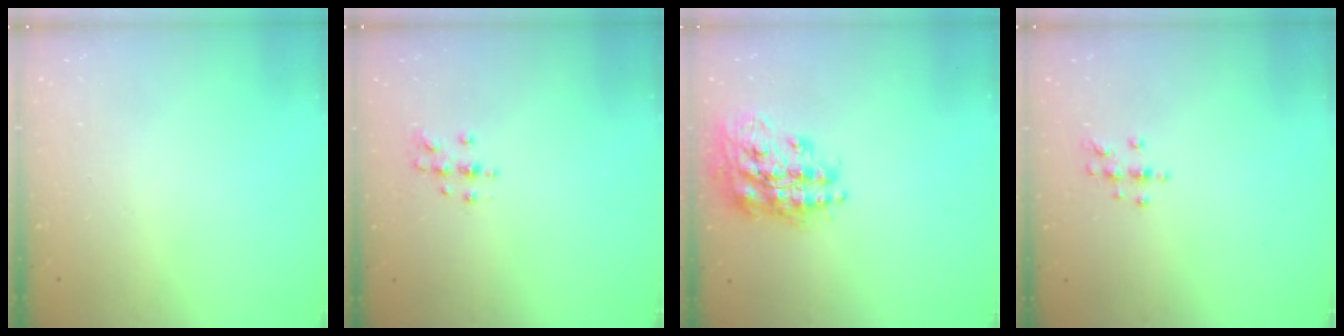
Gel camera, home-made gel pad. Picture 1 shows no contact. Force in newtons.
{"total": 5.4, "press": 5.2, "slide": 1.6}
{"total": 17.7, "press": 17.6, "slide": 1.5}
{"total": 6.3, "press": 6.2, "slide": 0.7}